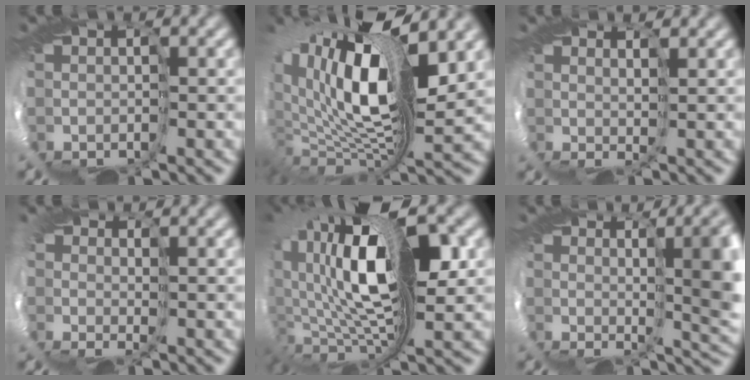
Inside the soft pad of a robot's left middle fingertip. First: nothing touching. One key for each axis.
{"total": 15.3, "fx": 4.9, "fy": 6.3, "fz": 13.0, "tx": -0.266, "ty": 0.008, "tz": 0.097}
{"total": 2.3, "fx": 2.0, "fy": 0.1, "fz": 1.1, "tx": -0.012, "ty": 0.015, "tz": 0.023}
{"total": 2.0, "fx": 0.2, "fy": 1.2, "fz": 1.5, "tx": -0.034, "ty": 0.001, "tz": 0.001}
{"total": 14.7, "fx": 2.9, "fy": 6.1, "fz": 13.0, "tx": -0.240, "ty": -0.011, "tz": 0.069}
{"total": 9.4, "fx": 1.4, "fy": 3.4, "fz": 8.7, "tx": -0.112, "ty": -0.005, "tz": 0.031}